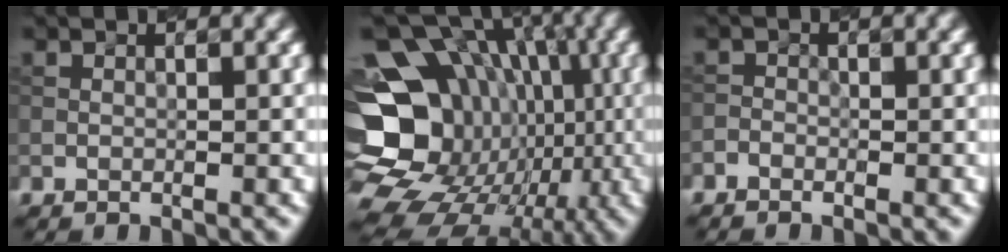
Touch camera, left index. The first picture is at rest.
{"total": 20.1, "force": [-3.6, 17.2, 9.8], "torque": [-0.153, 0.018, -0.078]}
{"total": 0.9, "force": [-0.8, 0.4, 0.2], "torque": [-0.001, 0.001, -0.020]}